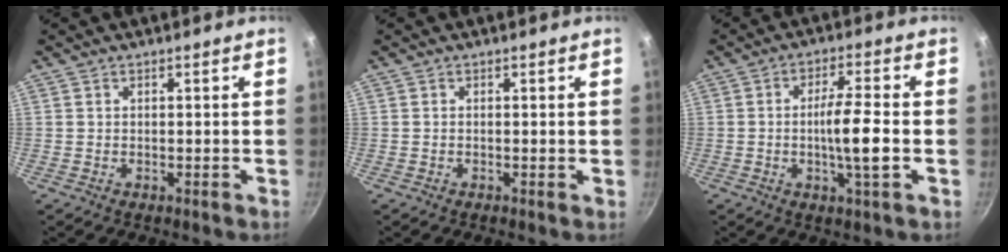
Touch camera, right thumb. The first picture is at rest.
{"total": 0.0}
{"total": 8.1, "force": [-1.3, 0.9, 7.9], "torque": [-0.142, 0.011, -0.027]}